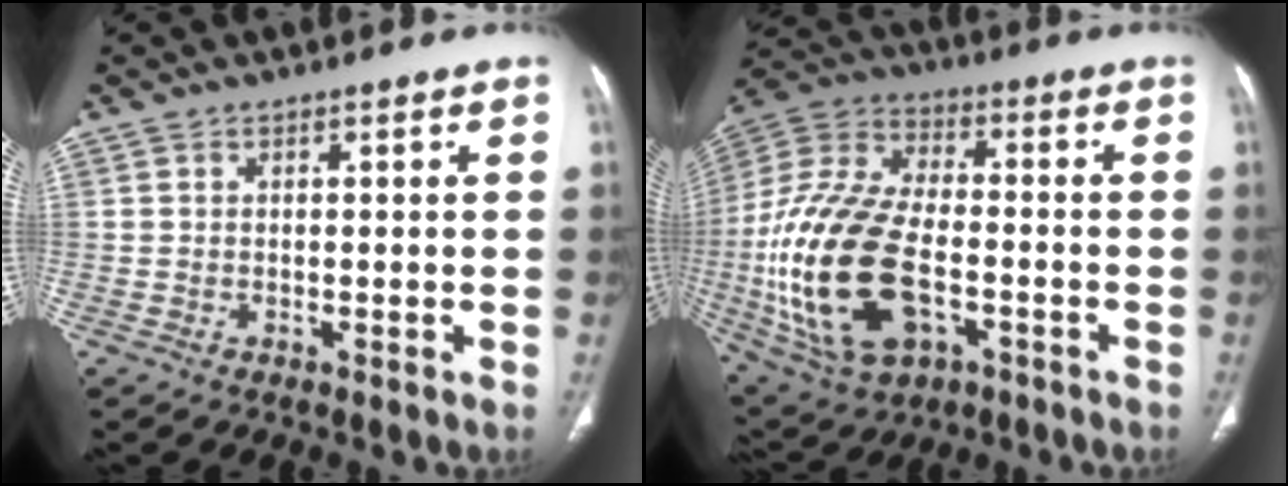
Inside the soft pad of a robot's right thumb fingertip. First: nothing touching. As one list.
[{"total": 24.4, "force": [-5.4, 13.8, 19.4], "torque": [-0.406, 0.014, -0.084]}]